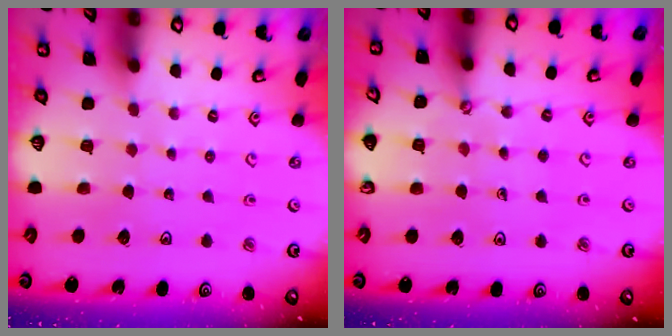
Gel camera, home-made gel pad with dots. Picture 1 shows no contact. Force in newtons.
{"total": 1.4, "press": 1.3, "slide": 0.3}